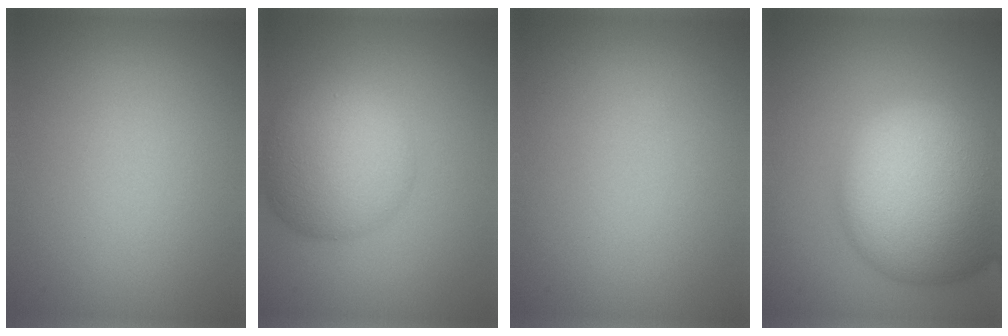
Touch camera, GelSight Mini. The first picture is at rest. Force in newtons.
{"total": 8.0, "press": 8.0, "slide": 0.1}
{"total": 0.0}
{"total": 14.8, "press": 14.8, "slide": 0.9}